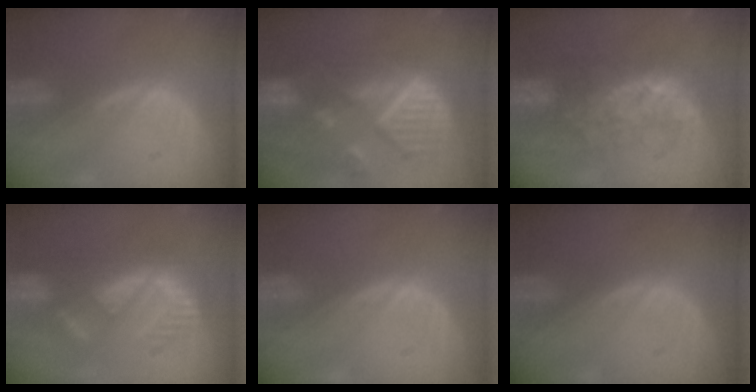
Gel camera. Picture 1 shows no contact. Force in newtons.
{"total": 12.2, "press": 10.5, "slide": 6.2}
{"total": 7.8, "press": 7.7, "slide": 1.4}
{"total": 8.9, "press": 7.9, "slide": 4.1}
{"total": 0.0}
{"total": 0.0}